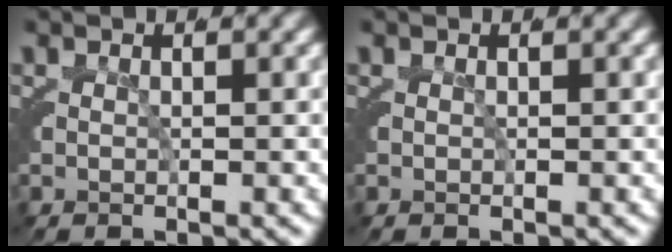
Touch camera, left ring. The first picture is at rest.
{"total": 0.0}